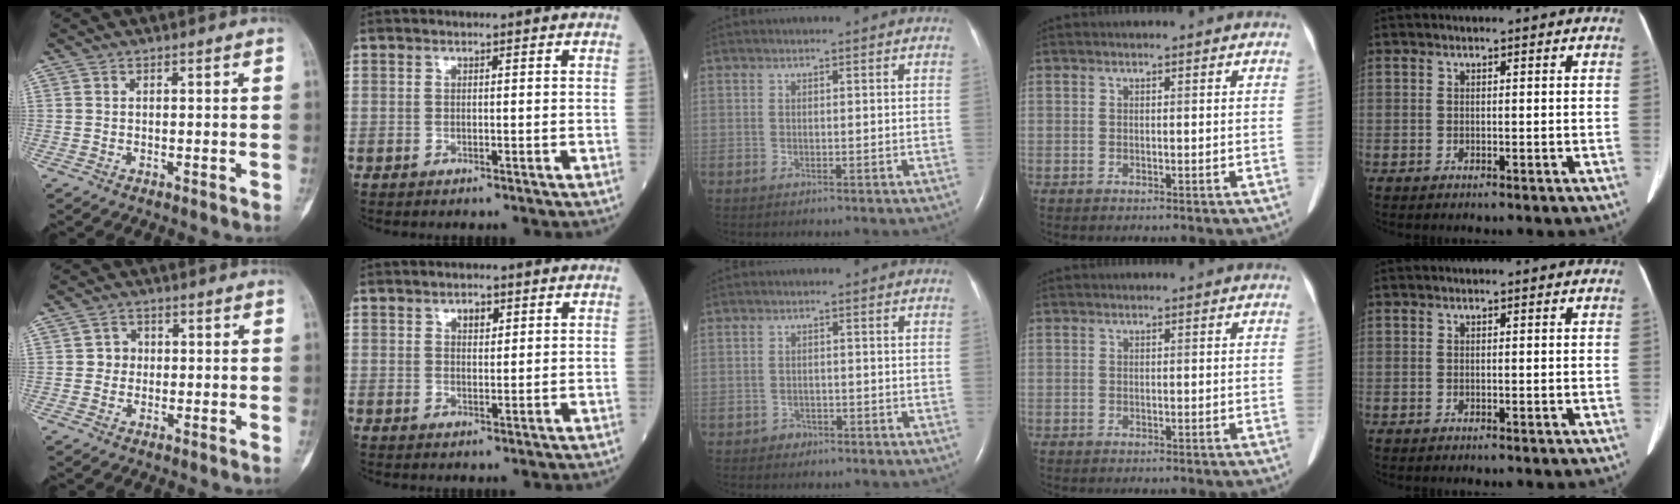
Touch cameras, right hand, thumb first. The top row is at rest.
{"thumb": {"total": 2.7, "force": [0.1, 2.6, 1.0], "torque": [0.003, 0.008, -0.005]}, "index": {"total": 2.2, "force": [1.2, 1.2, 1.5], "torque": [-0.021, 0.000, 0.019]}, "middle": {"total": 1.6, "force": [-1.1, 1.2, 0.0], "torque": [-0.002, 0.005, -0.019]}}